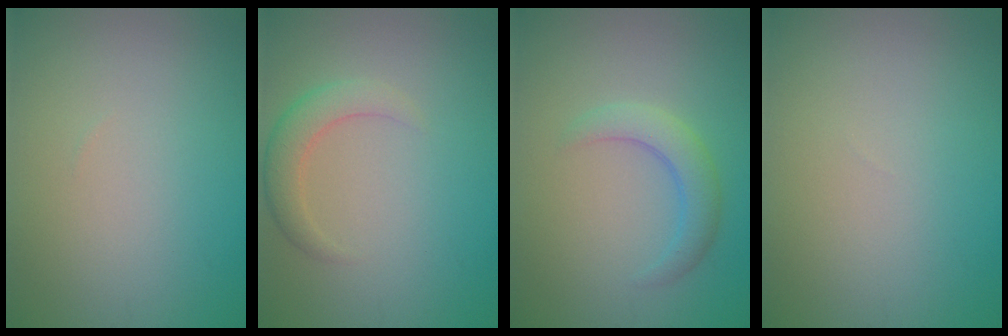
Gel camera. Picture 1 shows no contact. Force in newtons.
{"total": 2.6, "press": 2.6, "slide": 0.1}
{"total": 2.7, "press": 2.7, "slide": 0.2}
{"total": 0.0}